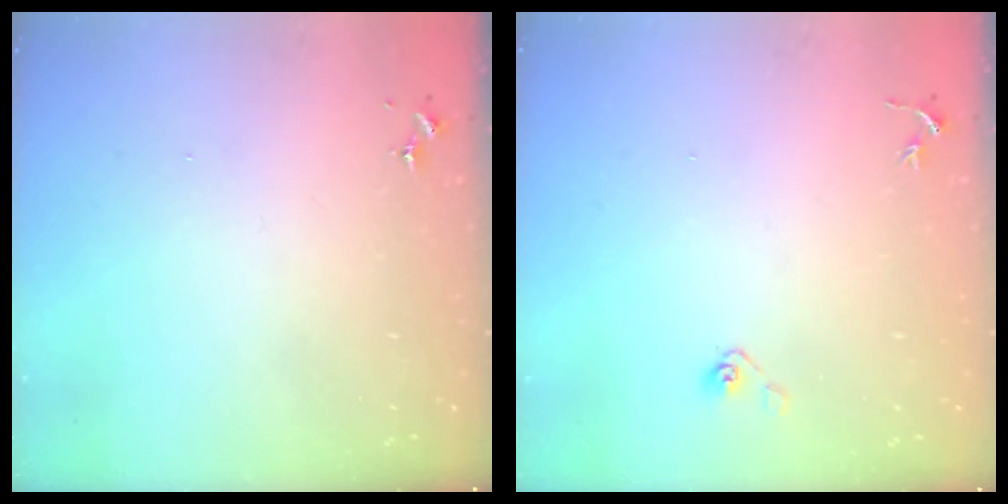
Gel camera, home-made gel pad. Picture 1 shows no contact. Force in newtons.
{"total": 3.9, "press": 3.3, "slide": 2.1}